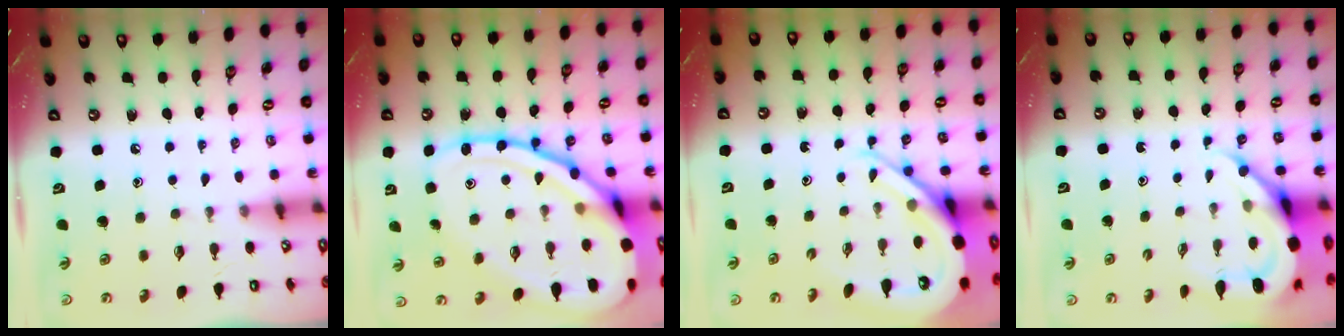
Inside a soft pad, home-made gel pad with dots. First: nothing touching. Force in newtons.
{"total": 25.0, "press": 24.9, "slide": 2.2}
{"total": 12.0, "press": 11.9, "slide": 1.3}
{"total": 9.5, "press": 9.4, "slide": 1.1}